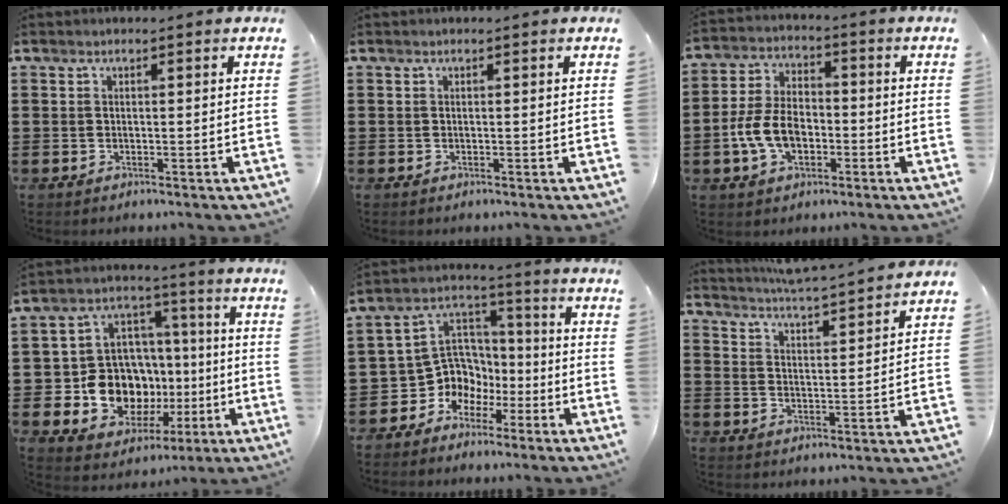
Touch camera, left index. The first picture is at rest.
{"total": 0.0}
{"total": 7.8, "force": [-2.4, 4.9, 5.6], "torque": [-0.140, 0.003, -0.053]}
{"total": 12.4, "force": [-2.6, 11.1, 4.8], "torque": [-0.127, 0.006, -0.040]}
{"total": 7.8, "force": [-2.9, 7.1, 1.2], "torque": [-0.060, -0.004, -0.056]}
{"total": 4.5, "force": [4.3, -0.8, 0.8], "torque": [-0.037, -0.034, 0.071]}